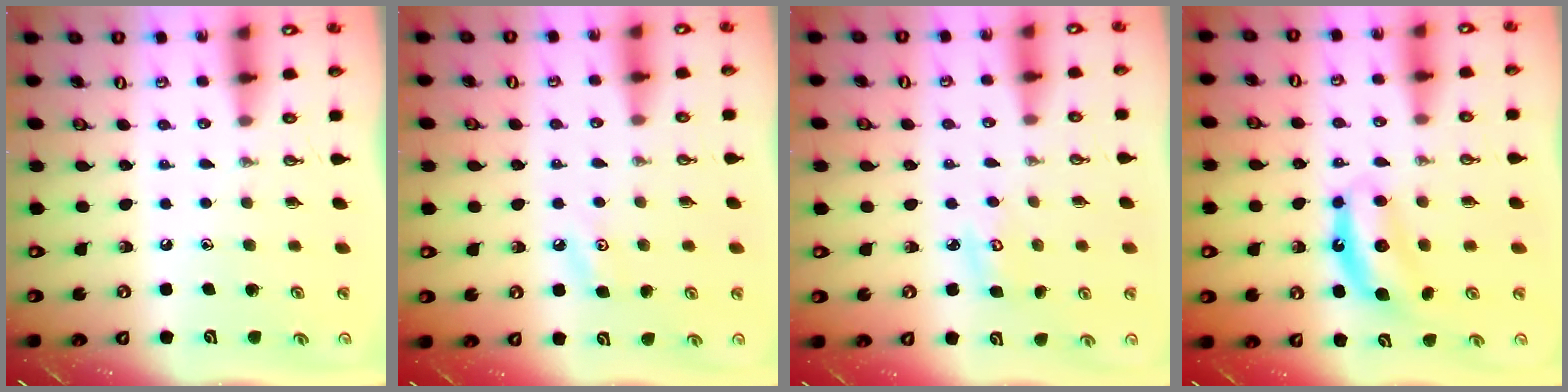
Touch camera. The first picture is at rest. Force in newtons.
{"total": 4.1, "press": 4.0, "slide": 0.7}
{"total": 4.9, "press": 4.9, "slide": 0.4}
{"total": 7.4, "press": 7.4, "slide": 0.2}